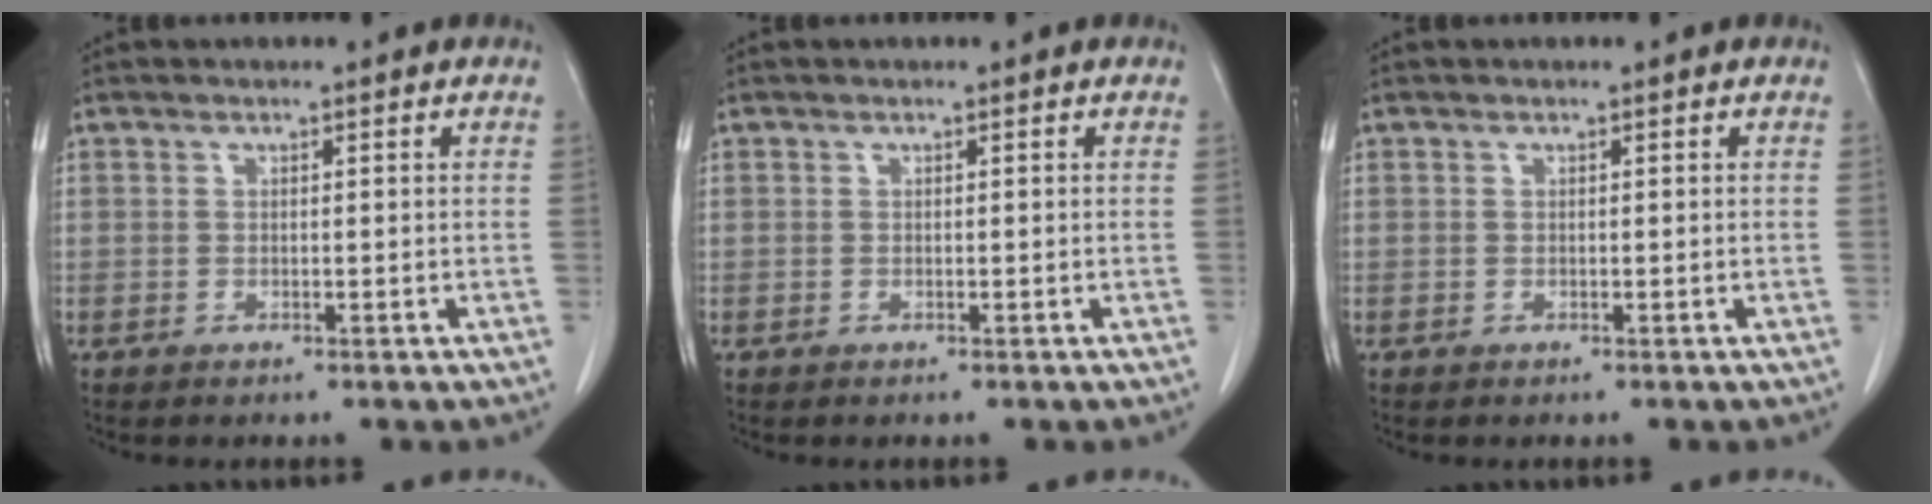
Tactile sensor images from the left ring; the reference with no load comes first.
{"total": 0.0}
{"total": 0.0}